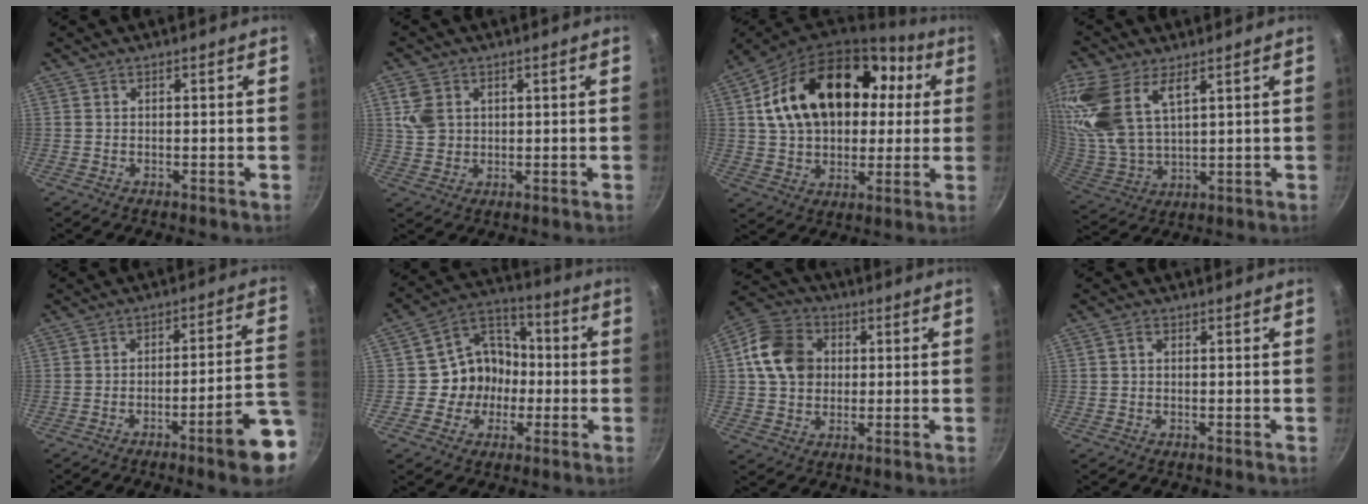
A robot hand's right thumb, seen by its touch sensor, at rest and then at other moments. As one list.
[{"total": 5.8, "force": [1.9, 4.6, 3.0], "torque": [-0.045, -0.002, 0.041]}, {"total": 25.1, "force": [5.9, 16.8, 17.7], "torque": [-0.277, 0.032, 0.097]}, {"total": 17.8, "force": [8.9, 9.0, 12.5], "torque": [-0.271, -0.014, 0.189]}, {"total": 12.4, "force": [-6.1, 1.7, 10.7], "torque": [-0.122, 0.045, -0.080]}, {"total": 11.8, "force": [-1.3, 10.6, 4.9], "torque": [-0.037, 0.032, -0.039]}, {"total": 12.2, "force": [2.0, 9.8, 7.0], "torque": [-0.104, 0.010, 0.022]}, {"total": 1.2, "force": [0.3, 0.9, 0.6], "torque": [-0.011, 0.006, 0.005]}]